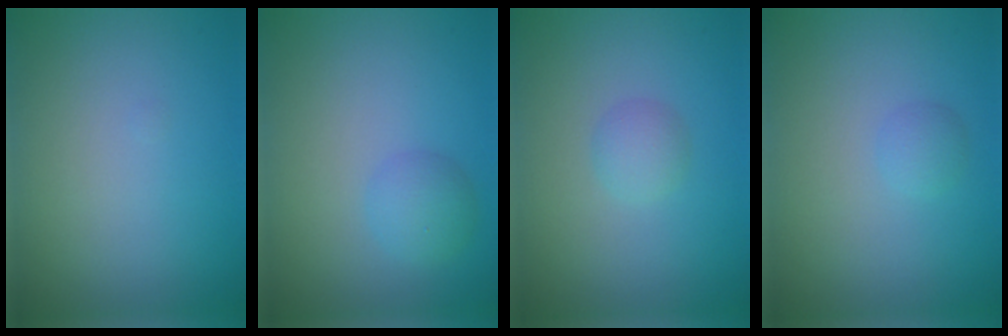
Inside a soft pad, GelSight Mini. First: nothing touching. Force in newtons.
{"total": 2.0, "press": 2.0, "slide": 0.1}
{"total": 1.5, "press": 1.5, "slide": 0.1}
{"total": 1.1, "press": 1.1, "slide": 0.1}